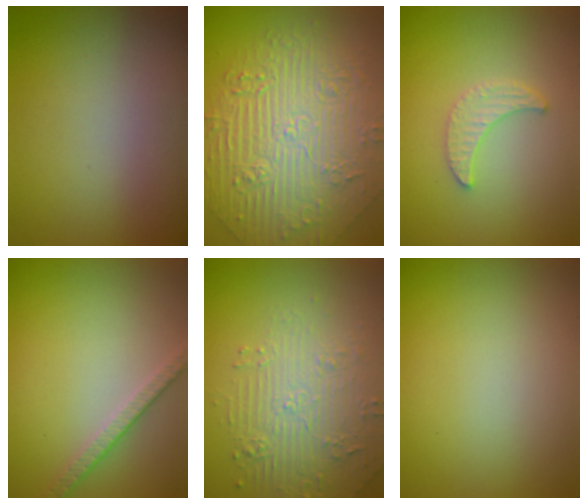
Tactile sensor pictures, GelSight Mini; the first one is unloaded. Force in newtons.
{"total": 11.1, "press": 7.5, "slide": 8.1}
{"total": 2.2, "press": 2.2, "slide": 0.5}
{"total": 2.5, "press": 2.1, "slide": 1.4}
{"total": 4.8, "press": 3.7, "slide": 3.1}
{"total": 0.0}